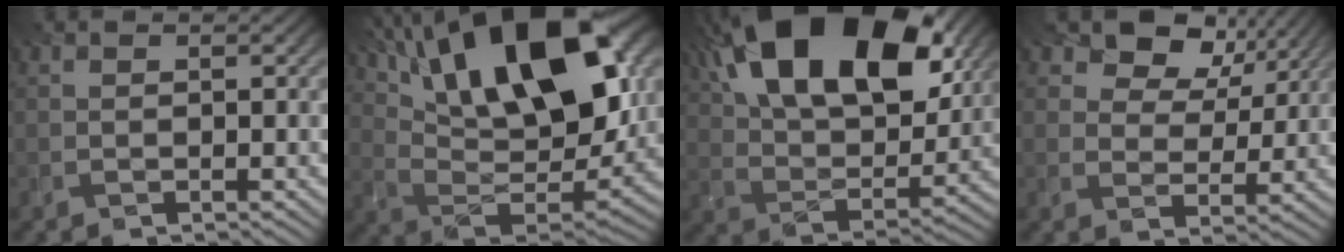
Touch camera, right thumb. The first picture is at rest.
{"total": 20.3, "force": [10.1, 8.7, 15.3], "torque": [-0.259, 0.023, 0.166]}
{"total": 20.5, "force": [10.3, 10.6, 14.2], "torque": [-0.251, 0.038, 0.148]}
{"total": 8.0, "force": [5.1, 5.1, 3.5], "torque": [-0.073, -0.001, 0.076]}